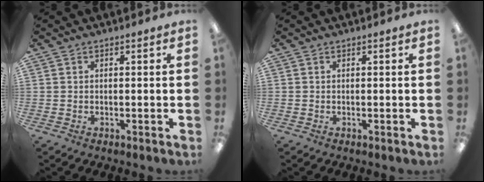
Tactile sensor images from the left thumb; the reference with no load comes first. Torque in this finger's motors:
{"motor_torque": [0.00, 0.00, 0.00, 0.00, 0.00]}